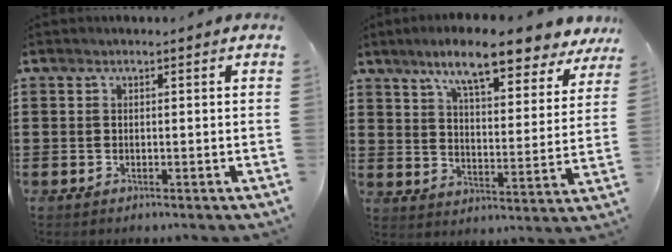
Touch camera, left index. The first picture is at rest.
{"total": 10.8, "force": [8.7, 1.1, 6.3], "torque": [-0.133, -0.035, 0.146]}